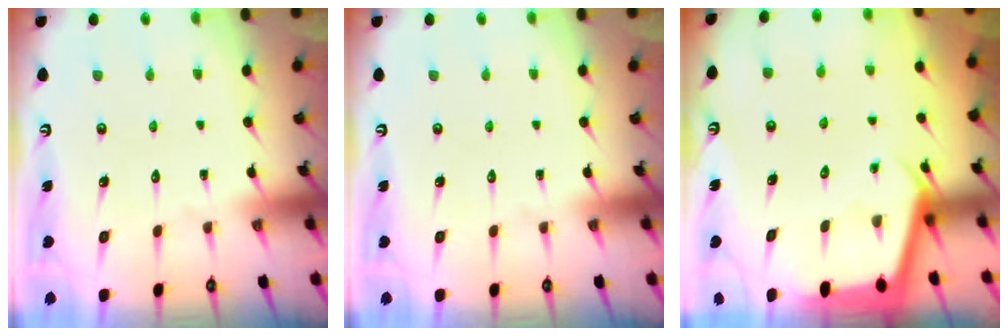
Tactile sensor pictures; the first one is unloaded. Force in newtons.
{"total": 0.0}
{"total": 2.9, "press": 2.9, "slide": 0.3}